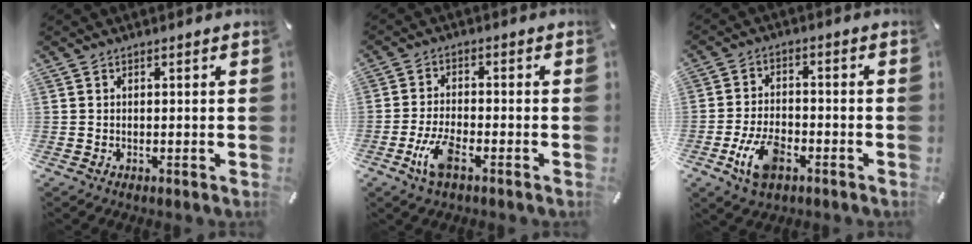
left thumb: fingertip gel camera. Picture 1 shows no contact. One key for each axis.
{"total": 7.3, "fx": -3.4, "fy": 2.8, "fz": 5.7, "tx": -0.136, "ty": -0.001, "tz": -0.065}
{"total": 9.1, "fx": -4.2, "fy": 5.1, "fz": 6.3, "tx": -0.141, "ty": 0.010, "tz": -0.078}